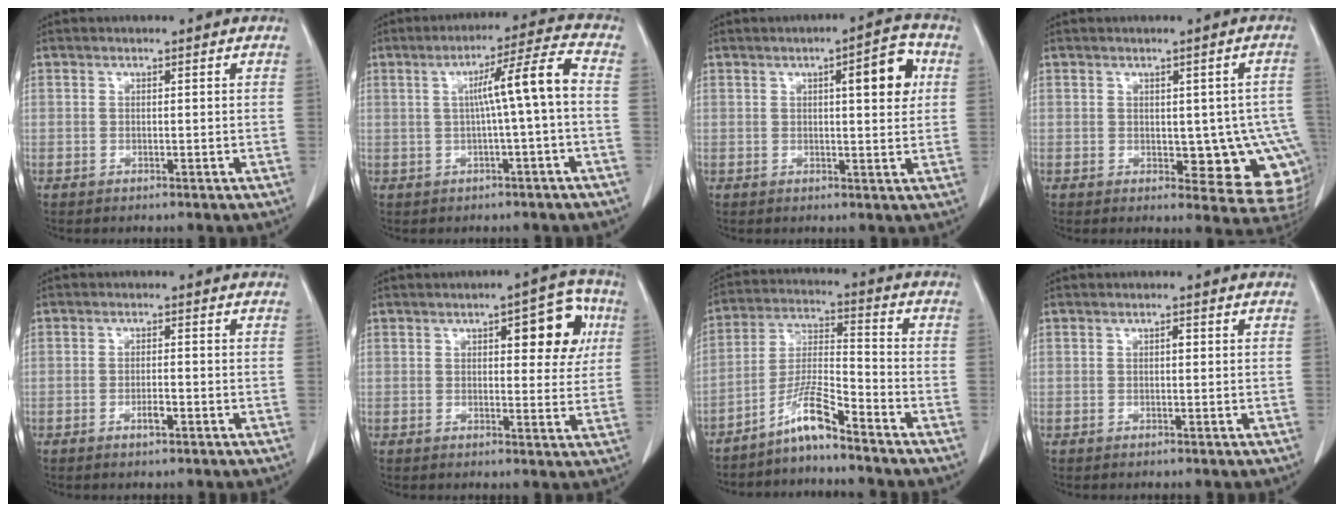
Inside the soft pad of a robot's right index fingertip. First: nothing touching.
{"total": 7.7, "force": [-0.1, -0.9, 7.6], "torque": [-0.117, 0.018, -0.001]}
{"total": 6.9, "force": [1.9, 1.5, 6.4], "torque": [-0.085, 0.010, 0.023]}
{"total": 10.6, "force": [-1.1, 4.6, 9.5], "torque": [-0.086, 0.005, -0.003]}
{"total": 2.0, "force": [-1.0, 0.4, 1.7], "torque": [-0.027, 0.000, -0.016]}
{"total": 8.6, "force": [2.9, 3.1, 7.5], "torque": [-0.079, 0.019, 0.031]}
{"total": 7.5, "force": [-5.8, 0.0, 4.6], "torque": [-0.099, -0.006, -0.116]}
{"total": 0.7, "force": [0.1, 0.3, 0.6], "torque": [-0.008, 0.002, 0.000]}